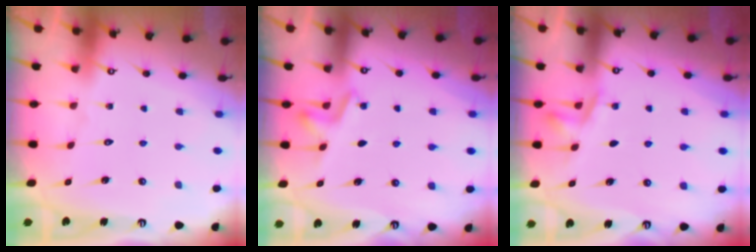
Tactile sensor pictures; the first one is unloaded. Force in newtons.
{"total": 2.8, "press": 2.4, "slide": 1.4}
{"total": 2.9, "press": 2.6, "slide": 1.1}